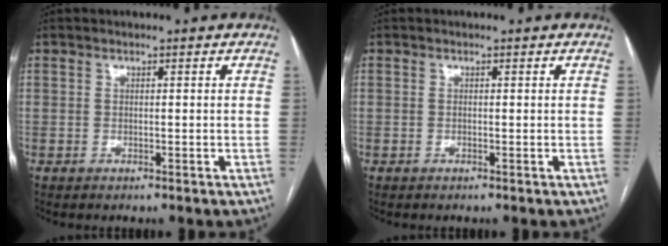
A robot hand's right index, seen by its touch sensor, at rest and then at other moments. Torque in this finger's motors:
{"motor_torque": [0.06, 0.07, 0.01, 0.01]}